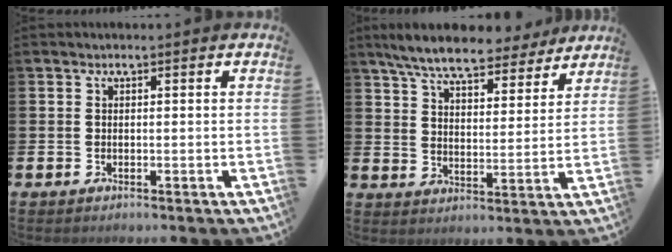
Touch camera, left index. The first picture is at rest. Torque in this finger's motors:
{"motor_torque": [1.10, -1.04, 1.06, 0.21]}